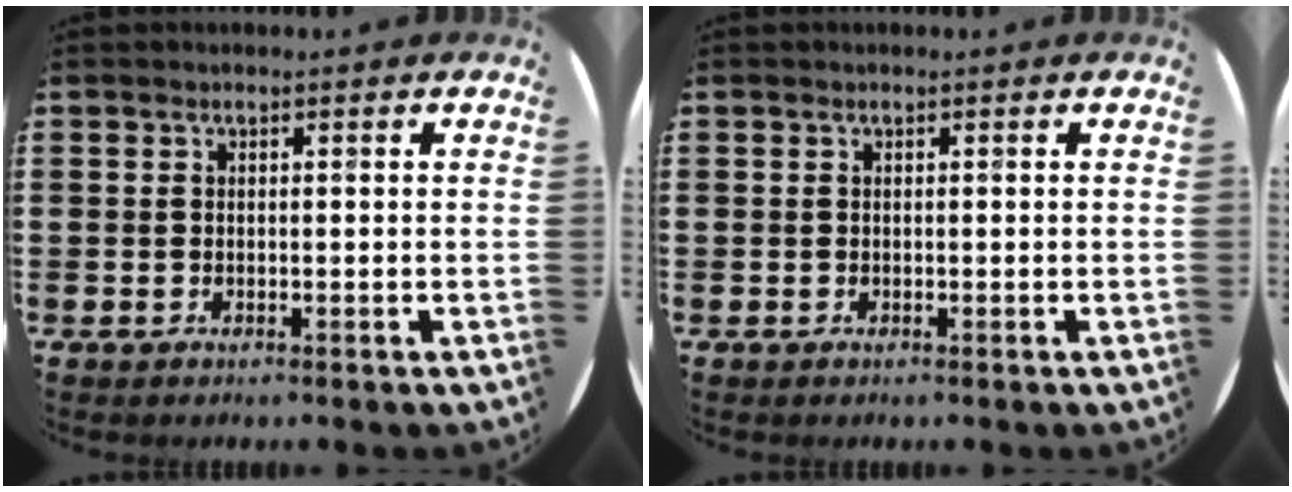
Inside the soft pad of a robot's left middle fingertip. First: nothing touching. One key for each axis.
{"total": 0.0}